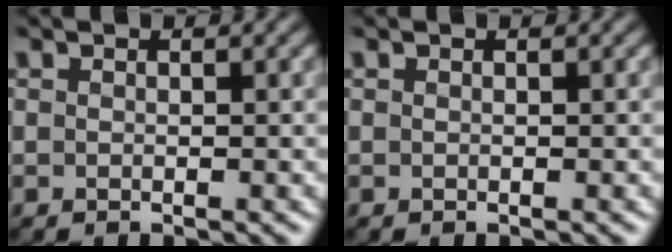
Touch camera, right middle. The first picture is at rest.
{"total": 0.0}